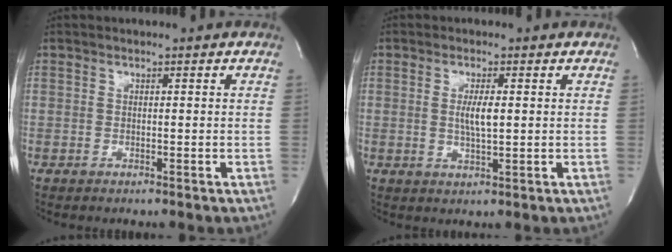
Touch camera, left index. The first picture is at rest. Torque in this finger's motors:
{"motor_torque": [0.72, 0.14, 0.20, 0.05]}